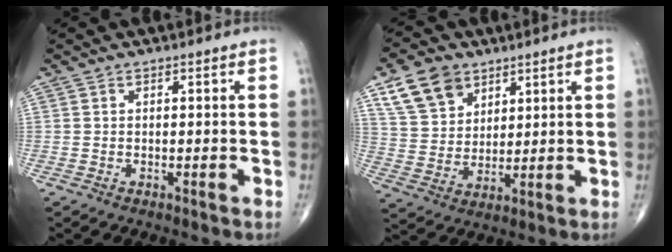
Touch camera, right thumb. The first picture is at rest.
{"total": 10.7, "force": [6.2, 7.3, 4.8], "torque": [-0.069, -0.022, 0.122]}